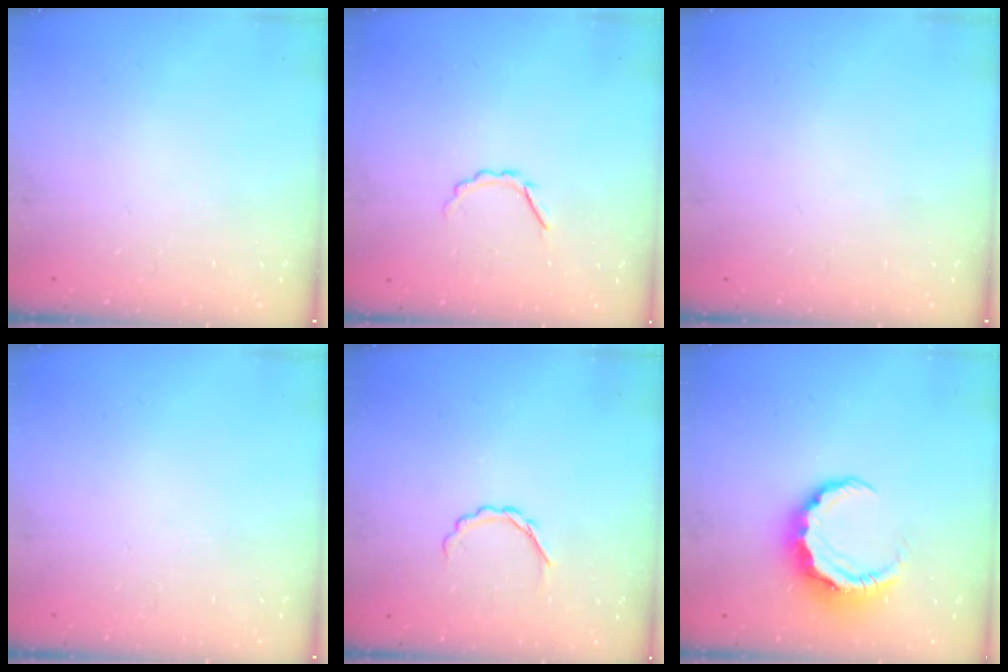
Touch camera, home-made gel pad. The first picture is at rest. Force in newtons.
{"total": 2.9, "press": 2.7, "slide": 0.8}
{"total": 0.0}
{"total": 0.0}
{"total": 3.0, "press": 2.8, "slide": 0.9}
{"total": 7.8, "press": 7.8, "slide": 0.8}